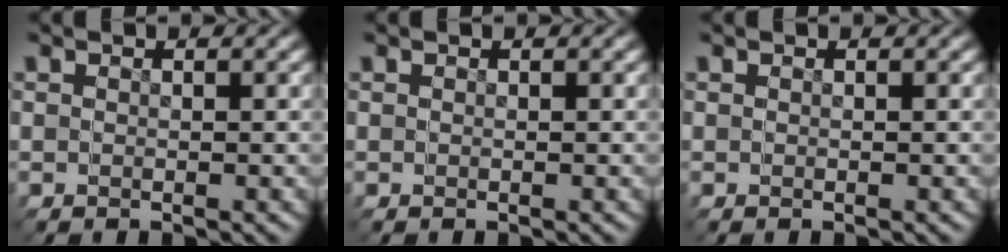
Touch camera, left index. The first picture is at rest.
{"total": 0.0}
{"total": 0.0}